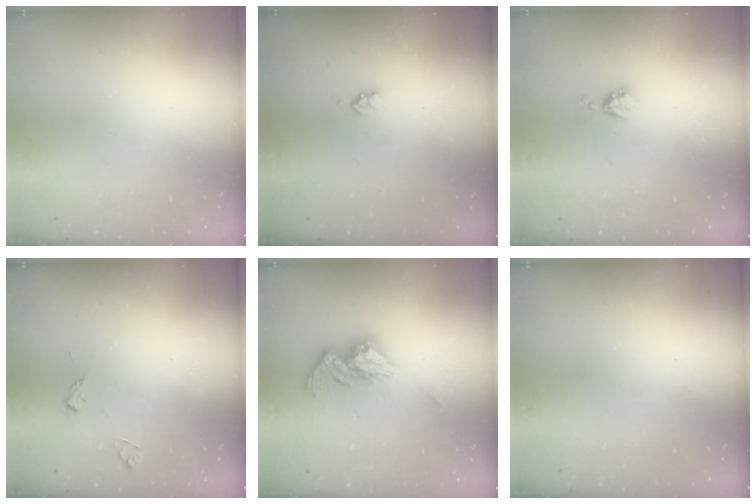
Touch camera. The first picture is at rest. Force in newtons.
{"total": 2.2, "press": 2.1, "slide": 0.4}
{"total": 4.3, "press": 4.2, "slide": 0.5}
{"total": 4.2, "press": 4.1, "slide": 0.4}
{"total": 12.0, "press": 12.0, "slide": 1.1}
{"total": 0.0}